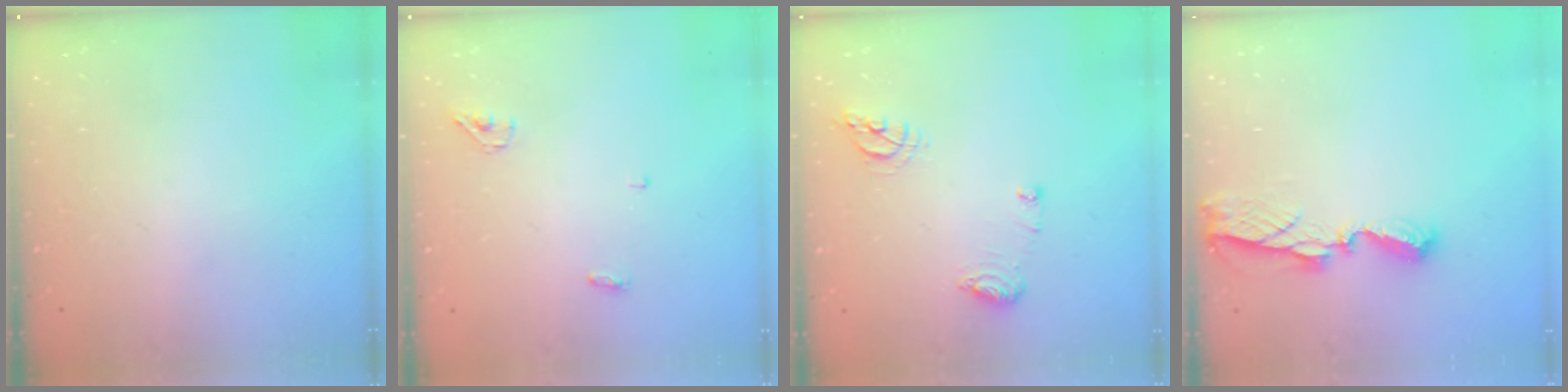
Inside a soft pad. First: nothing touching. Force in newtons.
{"total": 3.4, "press": 3.3, "slide": 1.0}
{"total": 8.1, "press": 8.1, "slide": 0.4}
{"total": 6.9, "press": 6.9, "slide": 0.6}